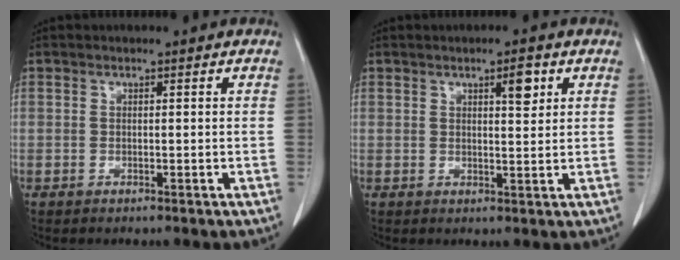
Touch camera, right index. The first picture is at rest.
{"total": 3.2, "force": [1.6, 0.7, 2.7], "torque": [-0.040, -0.004, 0.023]}